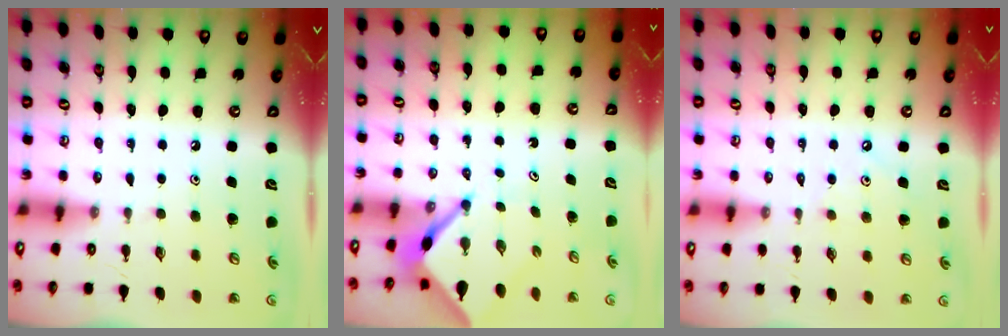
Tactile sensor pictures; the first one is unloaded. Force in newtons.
{"total": 4.3, "press": 4.3, "slide": 0.4}
{"total": 4.2, "press": 4.1, "slide": 0.7}